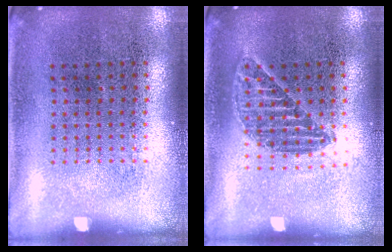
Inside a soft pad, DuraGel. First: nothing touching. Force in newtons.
{"total": 1.2, "press": 1.1, "slide": 0.4}